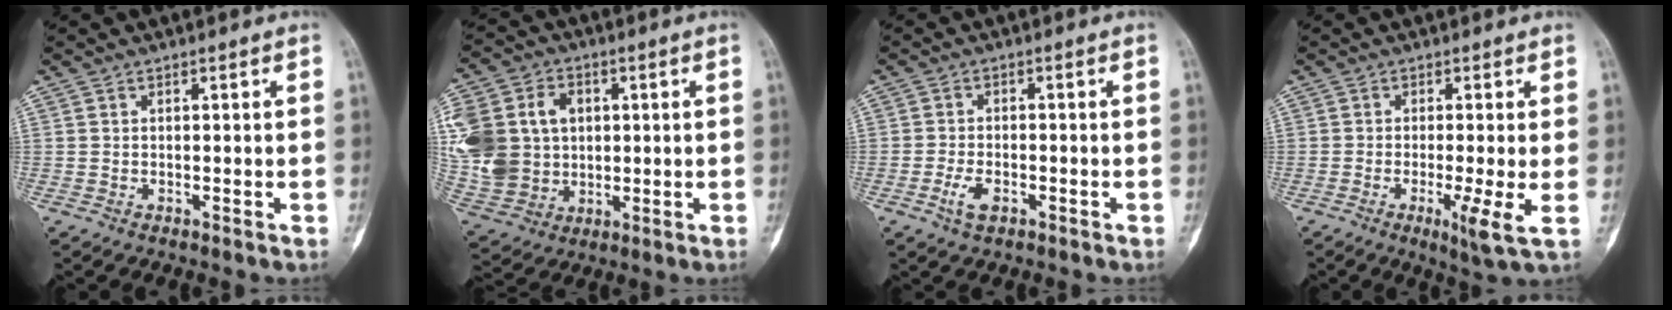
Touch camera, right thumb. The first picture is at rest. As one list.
[{"total": 22.3, "force": [3.3, 18.1, 12.6], "torque": [-0.291, 0.030, 0.082]}, {"total": 3.7, "force": [-1.7, 1.9, 2.6], "torque": [-0.055, 0.006, -0.030]}, {"total": 5.3, "force": [-1.2, 0.1, 5.2], "torque": [-0.100, -0.018, -0.022]}]